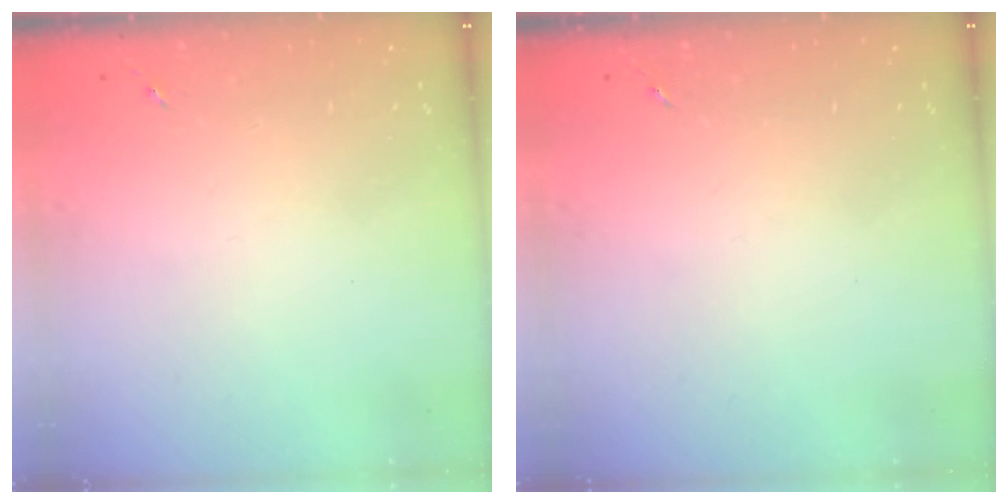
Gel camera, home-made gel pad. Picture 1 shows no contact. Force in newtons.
{"total": 0.0}